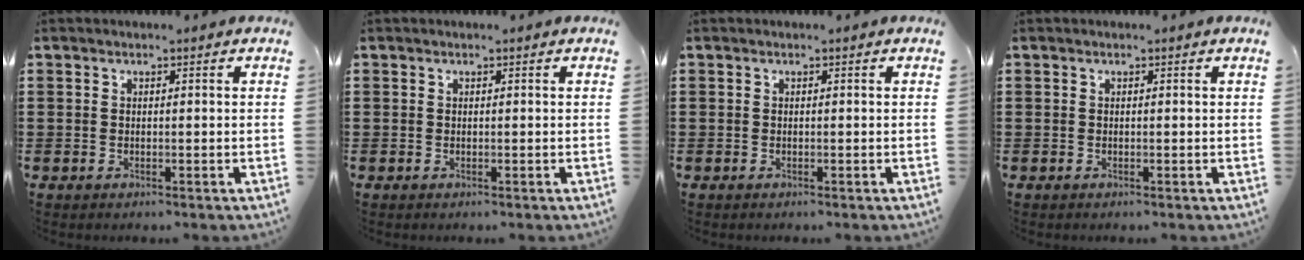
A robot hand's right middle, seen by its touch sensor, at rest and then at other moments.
{"total": 0.0}
{"total": 0.0}
{"total": 0.0}